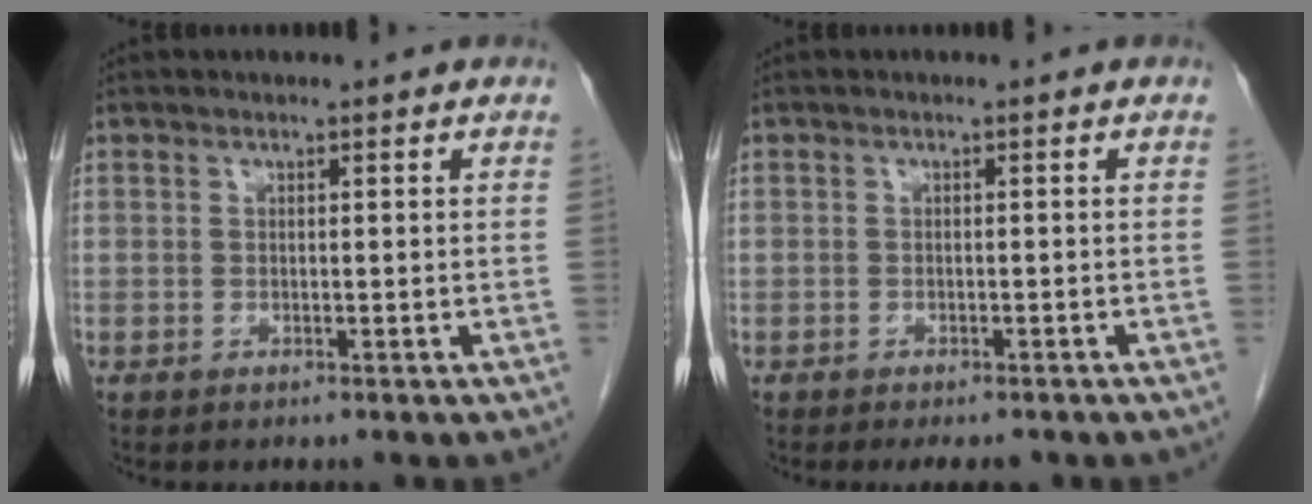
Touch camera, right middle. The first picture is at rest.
{"total": 3.1, "force": [-2.6, 1.1, 1.4], "torque": [-0.012, -0.004, -0.032]}